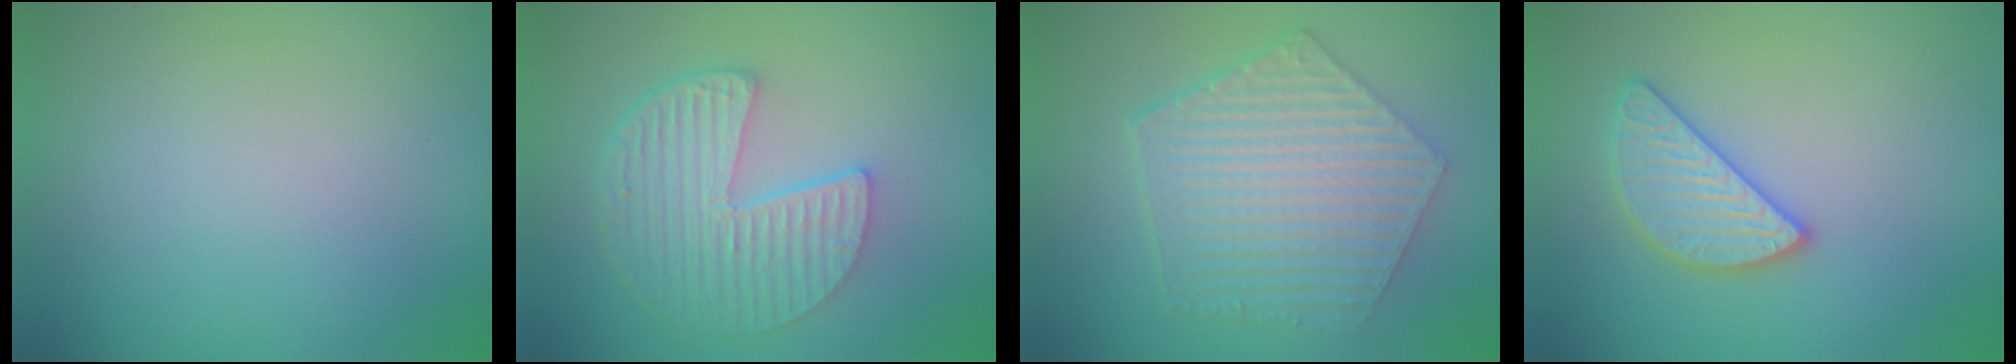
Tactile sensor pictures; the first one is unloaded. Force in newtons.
{"total": 5.9, "press": 4.3, "slide": 3.9}
{"total": 6.9, "press": 5.0, "slide": 4.8}
{"total": 3.1, "press": 3.1, "slide": 0.3}